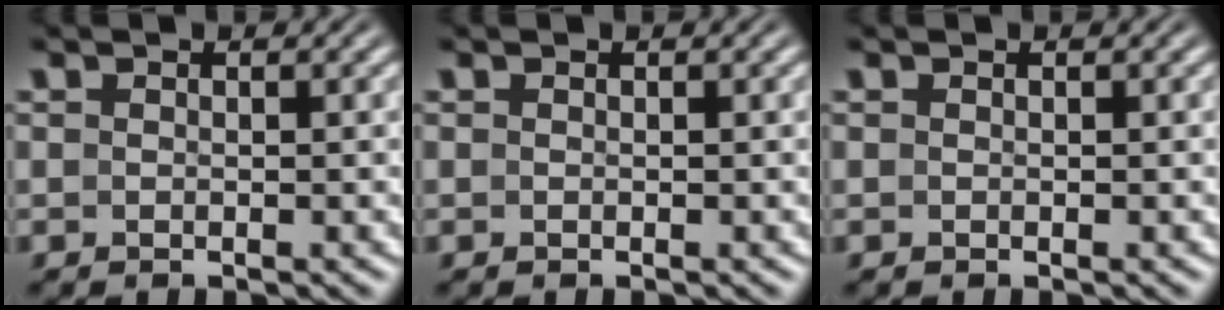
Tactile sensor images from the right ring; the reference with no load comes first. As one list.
[{"total": 0.0}, {"total": 0.0}]